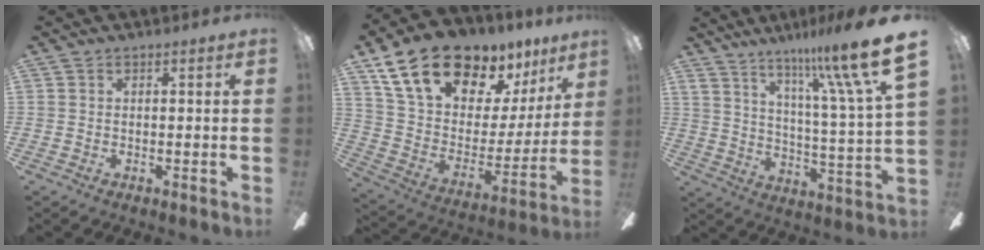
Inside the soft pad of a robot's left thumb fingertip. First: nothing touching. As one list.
[{"total": 20.7, "force": [15.5, 10.0, 9.5], "torque": [-0.173, -0.100, 0.290]}, {"total": 17.5, "force": [12.1, 1.7, 12.5], "torque": [-0.208, -0.080, 0.187]}]